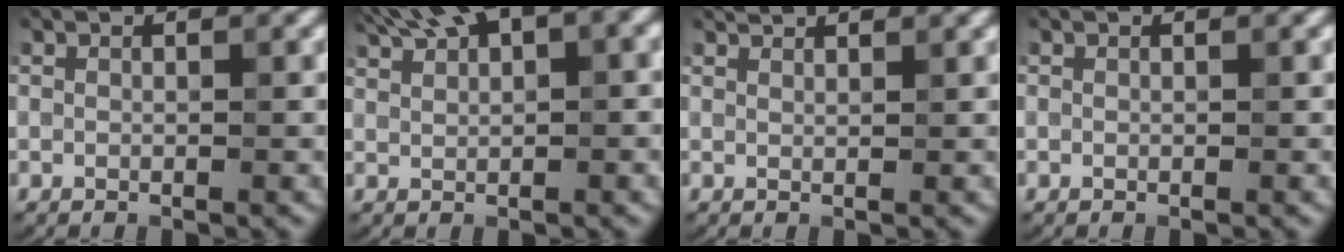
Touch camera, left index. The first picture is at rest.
{"total": 6.9, "force": [4.9, 1.6, 4.5], "torque": [-0.084, 0.024, 0.086]}
{"total": 1.8, "force": [1.7, 0.1, 0.4], "torque": [-0.007, 0.002, 0.020]}
{"total": 0.0}